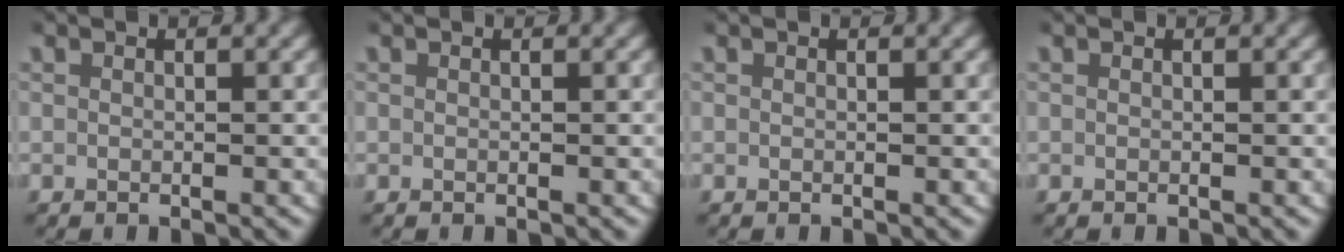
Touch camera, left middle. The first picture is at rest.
{"total": 0.0}
{"total": 0.0}
{"total": 0.0}